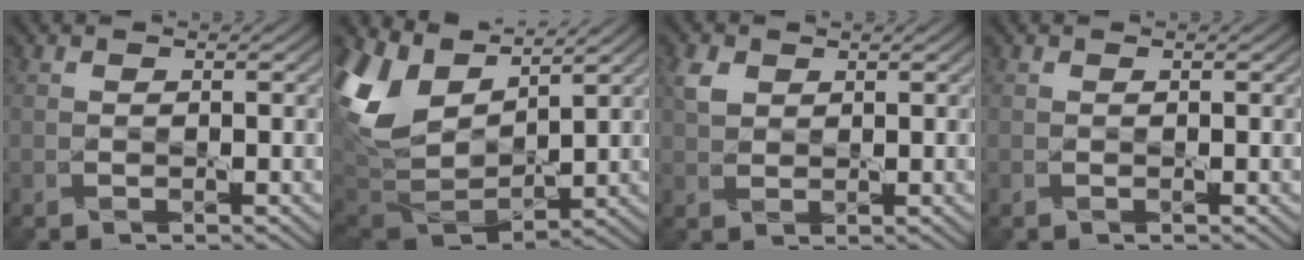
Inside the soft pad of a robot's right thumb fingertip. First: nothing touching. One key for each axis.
{"total": 13.0, "fx": 6.0, "fy": 7.7, "fz": 8.6, "tx": -0.228, "ty": 0.019, "tz": 0.119}
{"total": 2.5, "fx": 1.1, "fy": 1.8, "fz": 1.3, "tx": -0.034, "ty": 0.003, "tz": 0.022}
{"total": 0.0}